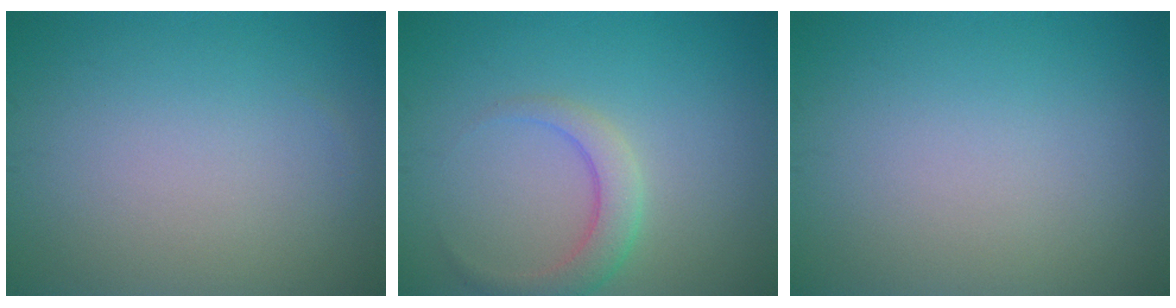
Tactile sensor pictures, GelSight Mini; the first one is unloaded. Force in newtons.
{"total": 2.9, "press": 2.9, "slide": 0.1}
{"total": 0.0}